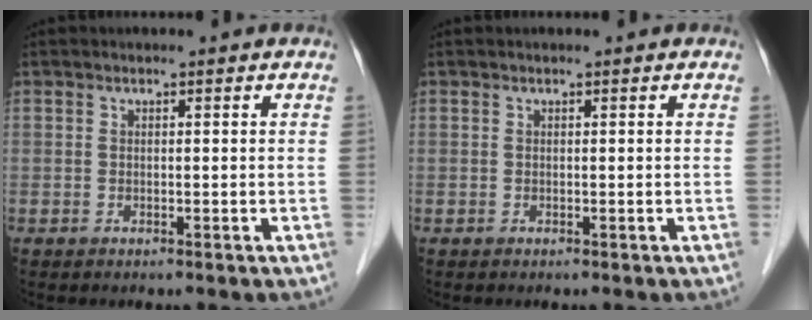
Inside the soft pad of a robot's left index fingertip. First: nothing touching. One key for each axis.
{"total": 0.0}